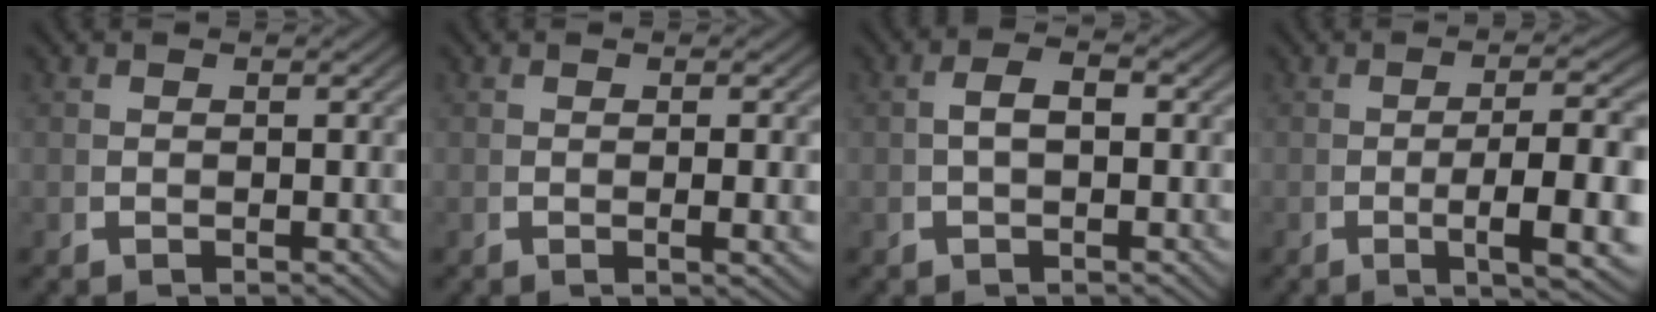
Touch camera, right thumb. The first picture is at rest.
{"total": 1.4, "force": [0.1, 0.1, 1.4], "torque": [-0.023, 0.002, 0.003]}
{"total": 2.1, "force": [0.1, 0.8, 1.9], "torque": [-0.033, 0.006, 0.000]}
{"total": 7.6, "force": [-1.2, 2.2, 7.2], "torque": [-0.116, -0.004, -0.011]}